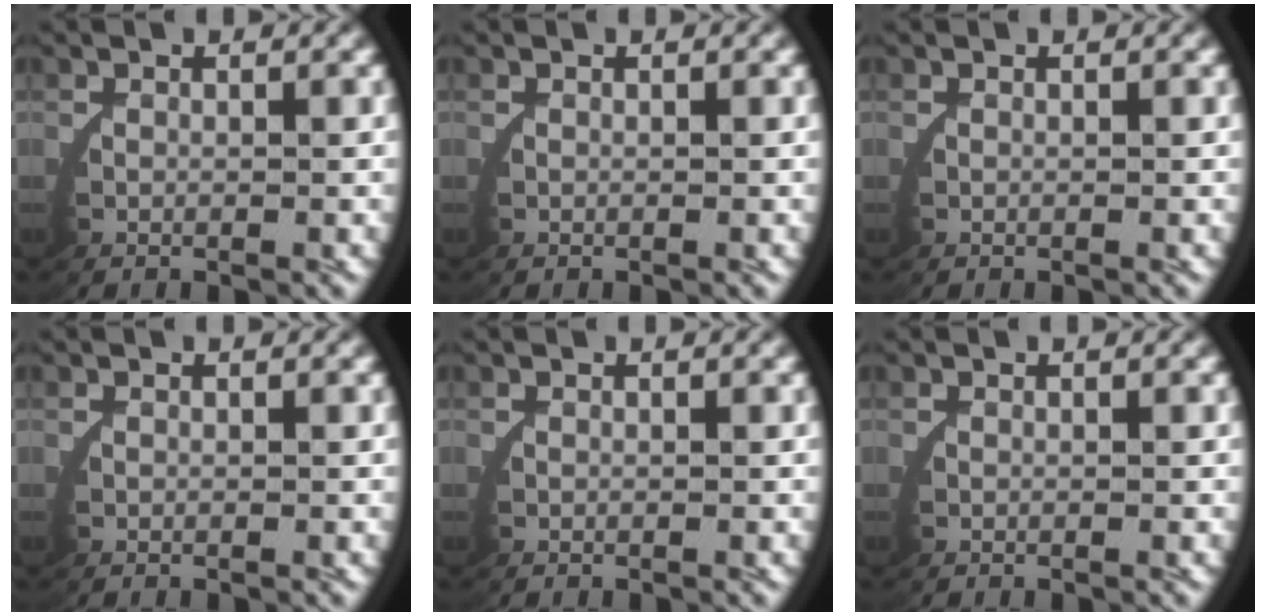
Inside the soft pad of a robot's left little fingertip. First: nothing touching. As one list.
[{"total": 0.0}, {"total": 0.0}, {"total": 0.0}, {"total": 0.0}, {"total": 0.0}]